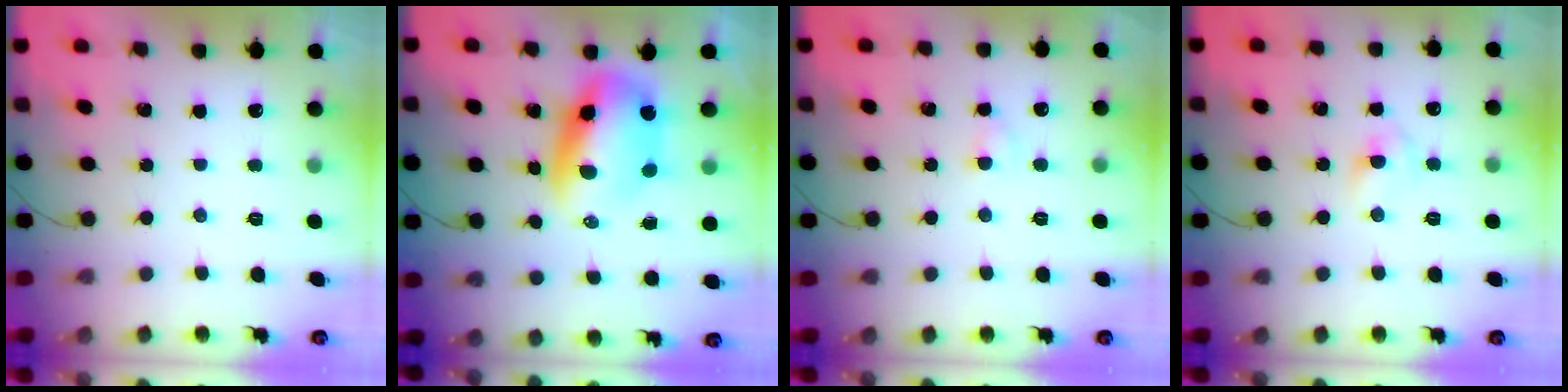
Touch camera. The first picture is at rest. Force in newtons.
{"total": 10.5, "press": 10.1, "slide": 2.7}
{"total": 2.9, "press": 2.7, "slide": 1.0}
{"total": 5.7, "press": 5.4, "slide": 1.7}